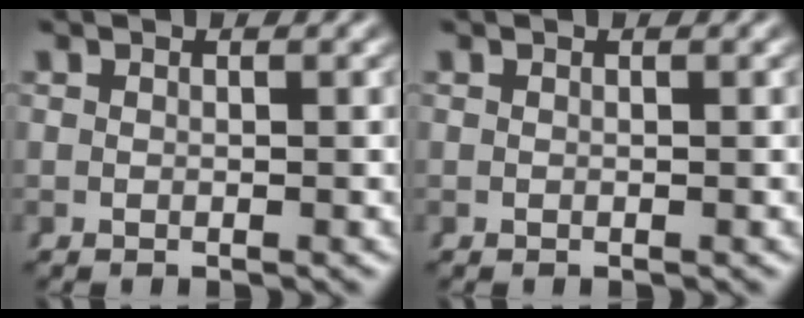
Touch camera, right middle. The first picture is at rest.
{"total": 0.0}